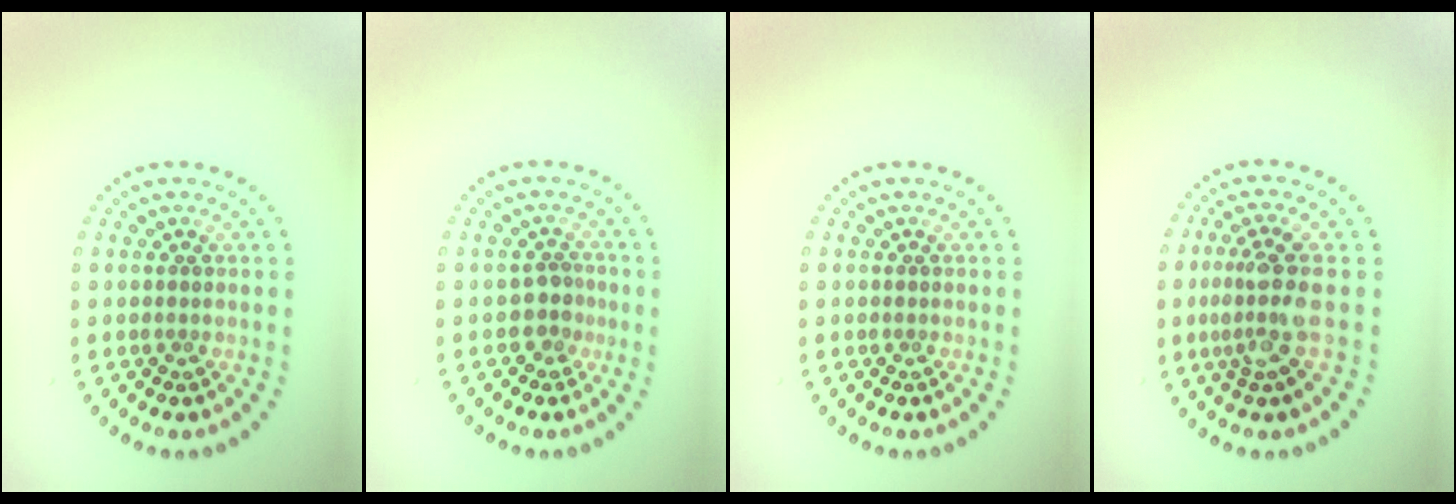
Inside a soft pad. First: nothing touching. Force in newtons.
{"total": 1.8, "press": 1.4, "slide": 1.2}
{"total": 0.0}
{"total": 3.6, "press": 2.7, "slide": 2.4}